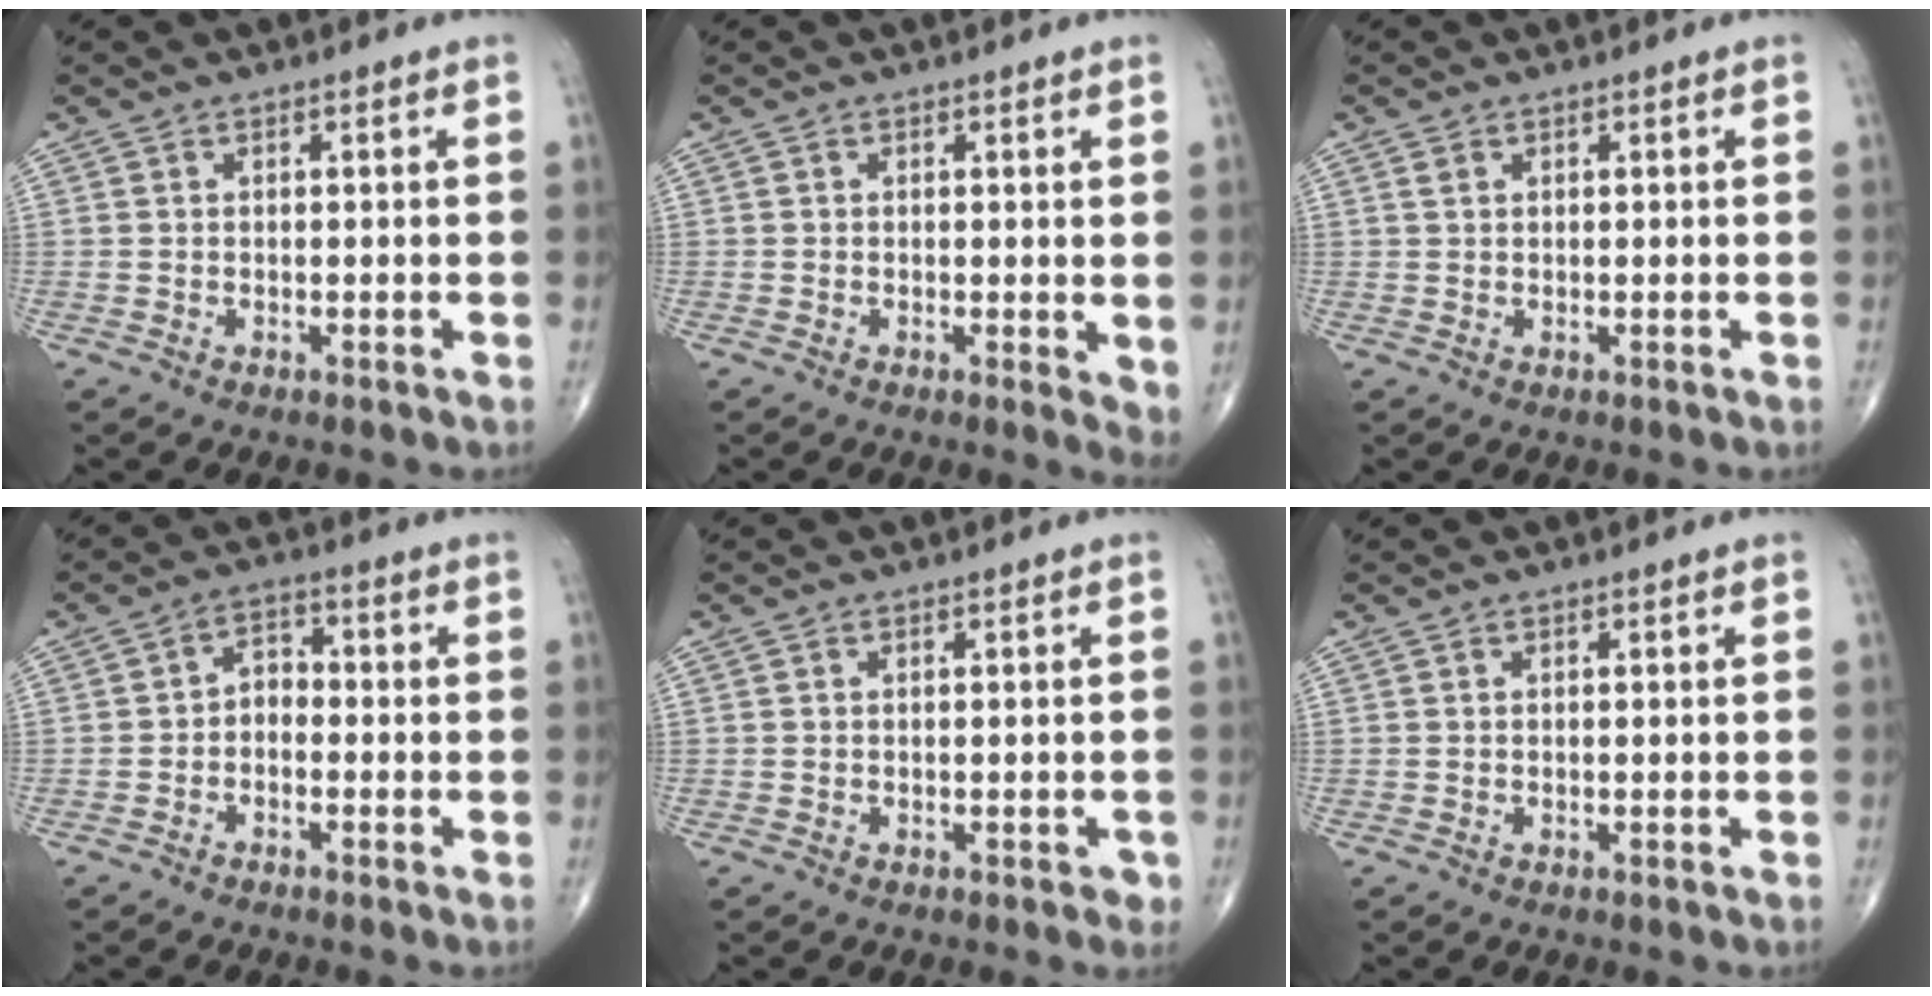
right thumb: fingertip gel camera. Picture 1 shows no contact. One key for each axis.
{"total": 3.0, "fx": 0.3, "fy": 1.2, "fz": 2.8, "tx": -0.035, "ty": -0.010, "tz": 0.001}
{"total": 1.1, "fx": 0.5, "fy": 0.8, "fz": 0.6, "tx": -0.009, "ty": 0.002, "tz": 0.011}
{"total": 3.8, "fx": -1.1, "fy": 2.7, "fz": 2.4, "tx": -0.024, "ty": 0.024, "tz": -0.032}
{"total": 1.3, "fx": -0.4, "fy": 0.8, "fz": 0.9, "tx": -0.006, "ty": 0.000, "tz": -0.005}
{"total": 0.0}